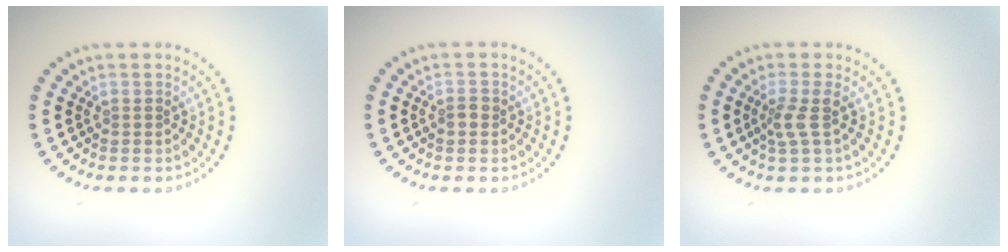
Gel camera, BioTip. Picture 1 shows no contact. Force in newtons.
{"total": 1.0, "press": 1.0, "slide": 0.0}
{"total": 1.9, "press": 1.4, "slide": 1.3}